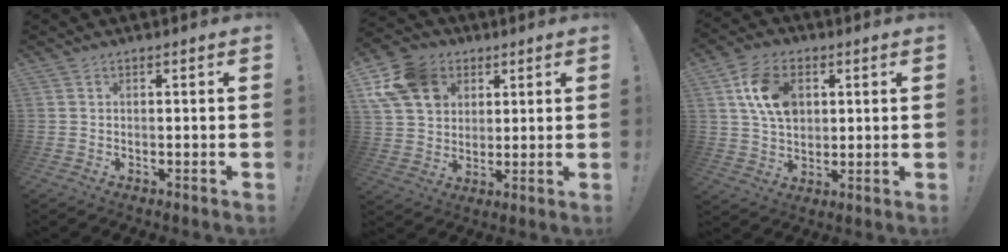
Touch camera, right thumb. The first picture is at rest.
{"total": 15.7, "force": [6.1, 12.5, 7.4], "torque": [-0.133, -0.023, 0.122]}
{"total": 13.3, "force": [4.2, 9.3, 8.5], "torque": [-0.144, 0.006, 0.084]}